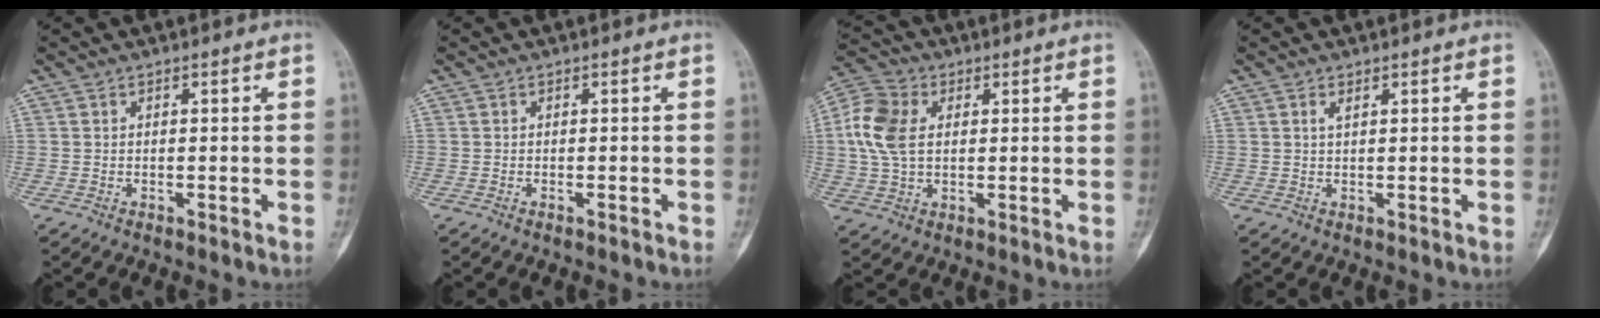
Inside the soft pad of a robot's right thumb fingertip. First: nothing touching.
{"total": 0.0}
{"total": 10.4, "force": [1.7, 7.1, 7.4], "torque": [-0.155, 0.013, 0.028]}
{"total": 1.1, "force": [0.6, 0.4, 0.8], "torque": [-0.012, 0.002, 0.011]}